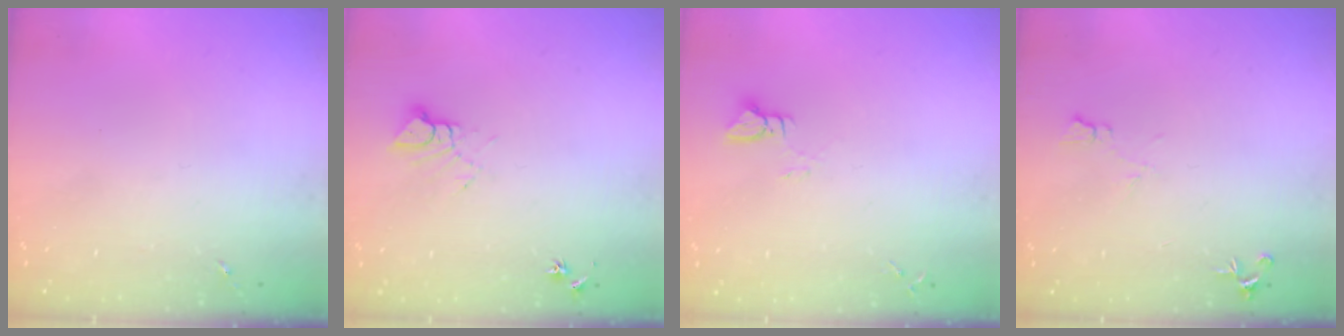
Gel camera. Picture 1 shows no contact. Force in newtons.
{"total": 6.0, "press": 6.0, "slide": 0.4}
{"total": 2.9, "press": 2.9, "slide": 0.2}
{"total": 5.9, "press": 5.8, "slide": 1.0}